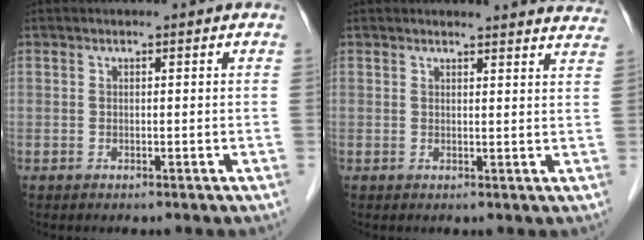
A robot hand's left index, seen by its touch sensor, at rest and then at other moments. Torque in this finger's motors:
{"motor_torque": [0.25, -0.28, -0.05, -0.01]}